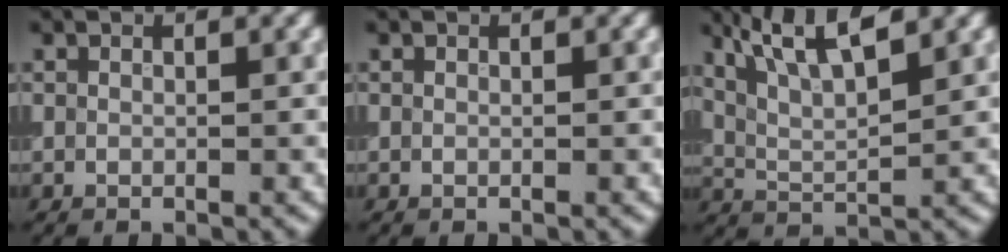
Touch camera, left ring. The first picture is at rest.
{"total": 0.0}
{"total": 5.7, "force": [3.6, 1.4, 4.2], "torque": [-0.084, 0.012, 0.064]}